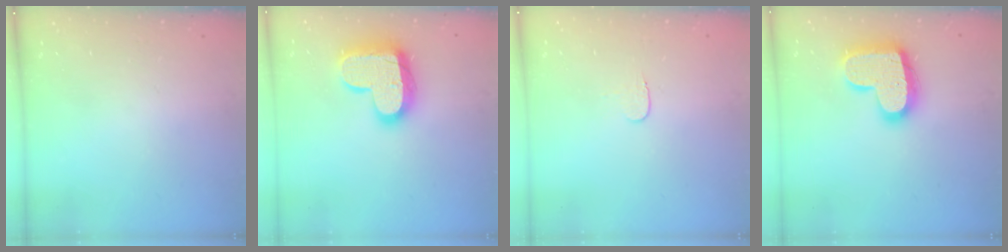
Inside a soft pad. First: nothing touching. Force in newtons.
{"total": 17.7, "press": 17.7, "slide": 1.2}
{"total": 3.8, "press": 3.7, "slide": 0.4}
{"total": 19.3, "press": 19.3, "slide": 1.3}